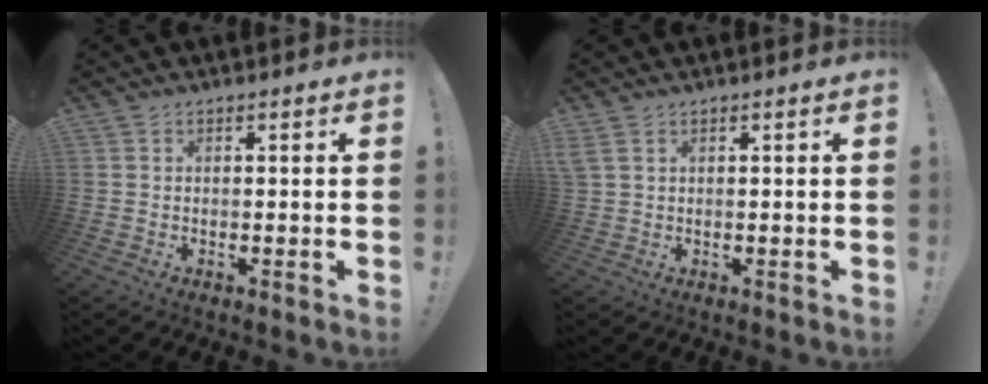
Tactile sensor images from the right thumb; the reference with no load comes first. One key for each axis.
{"total": 2.2, "fx": 1.1, "fy": 0.9, "fz": 1.6, "tx": -0.035, "ty": 0.003, "tz": 0.022}